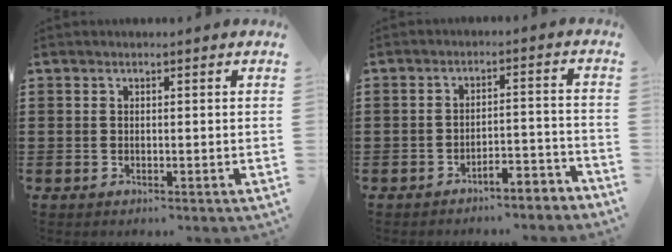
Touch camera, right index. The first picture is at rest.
{"total": 4.0, "force": [-3.9, 0.2, 1.1], "torque": [-0.023, 0.005, -0.080]}